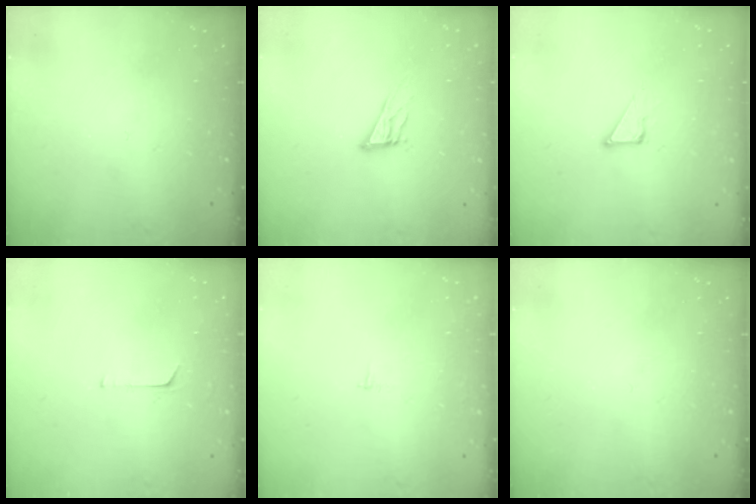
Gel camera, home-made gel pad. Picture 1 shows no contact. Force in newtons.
{"total": 9.3, "press": 9.0, "slide": 2.5}
{"total": 3.3, "press": 3.3, "slide": 0.2}
{"total": 3.8, "press": 3.8, "slide": 0.3}
{"total": 2.1, "press": 2.1, "slide": 0.2}
{"total": 0.0}